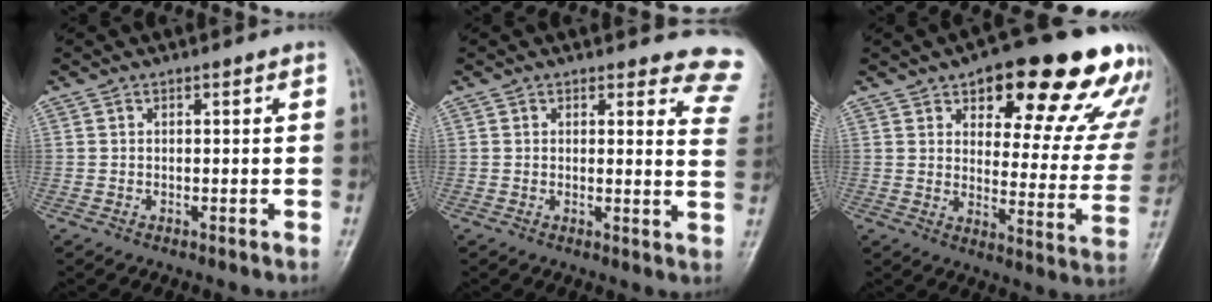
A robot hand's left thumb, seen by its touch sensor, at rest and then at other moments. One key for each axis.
{"total": 9.8, "fx": 9.4, "fy": 2.8, "fz": 0.9, "tx": 0.044, "ty": -0.084, "tz": 0.059}
{"total": 22.8, "fx": 14.3, "fy": 8.4, "fz": 15.7, "tx": -0.150, "ty": -0.052, "tz": 0.183}